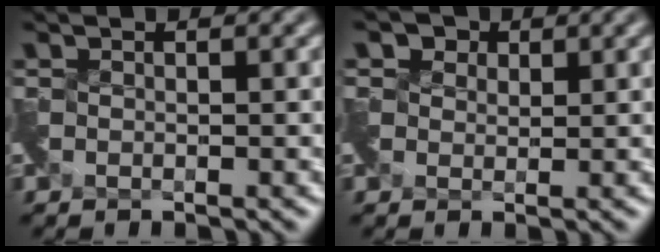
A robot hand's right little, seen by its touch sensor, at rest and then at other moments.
{"total": 1.6, "force": [0.4, 1.4, -0.5], "torque": [0.007, 0.003, 0.009]}